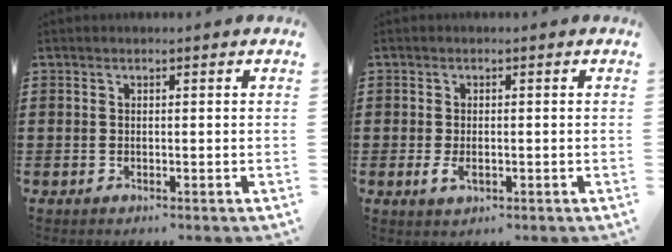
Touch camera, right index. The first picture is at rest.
{"total": 1.8, "force": [-0.2, 0.9, 1.5], "torque": [-0.030, -0.002, -0.003]}